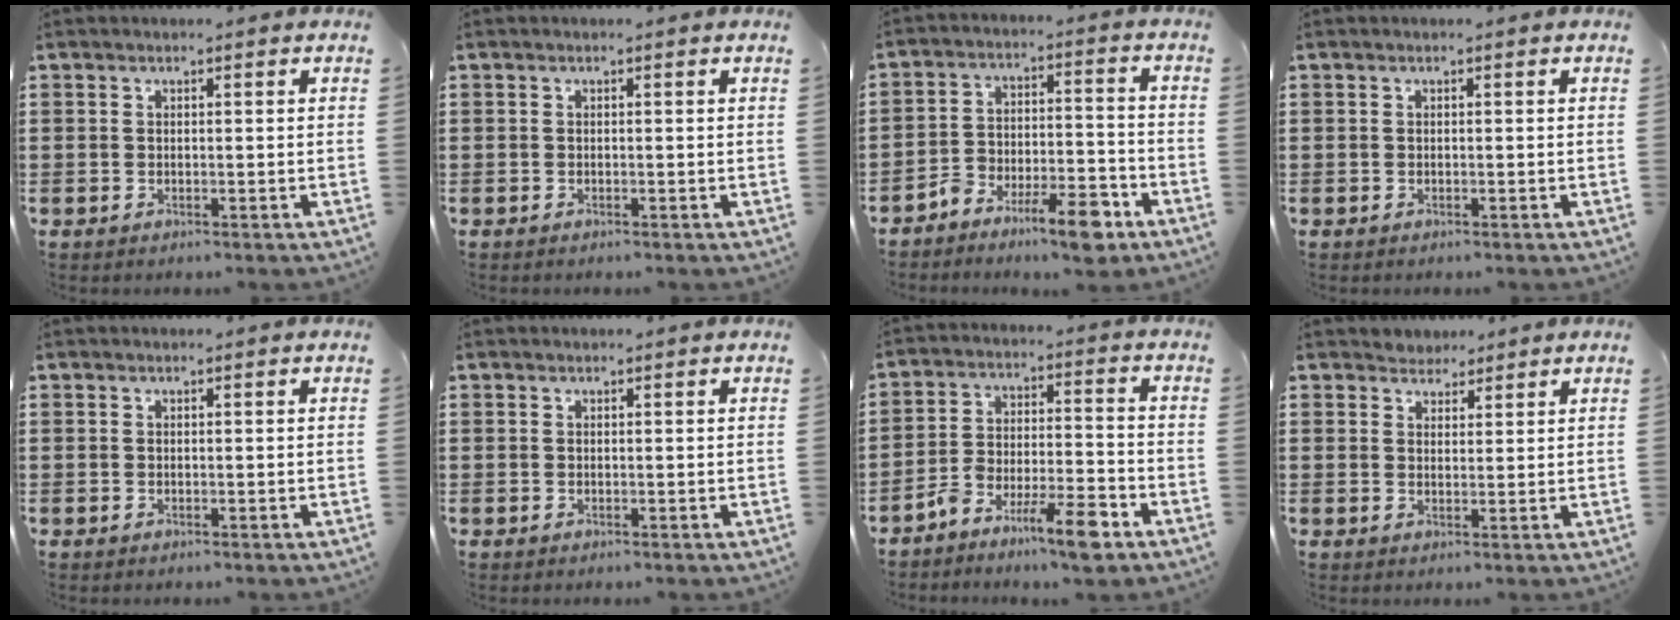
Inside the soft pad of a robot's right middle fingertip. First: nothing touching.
{"total": 0.0}
{"total": 8.4, "force": [-7.0, 2.1, 4.3], "torque": [-0.072, 0.019, -0.130]}
{"total": 0.0}
{"total": 0.0}
{"total": 0.0}
{"total": 8.2, "force": [-6.6, 1.4, 4.7], "torque": [-0.089, 0.007, -0.123]}
{"total": 2.5, "force": [2.3, 1.0, -0.6], "torque": [0.002, 0.004, 0.046]}